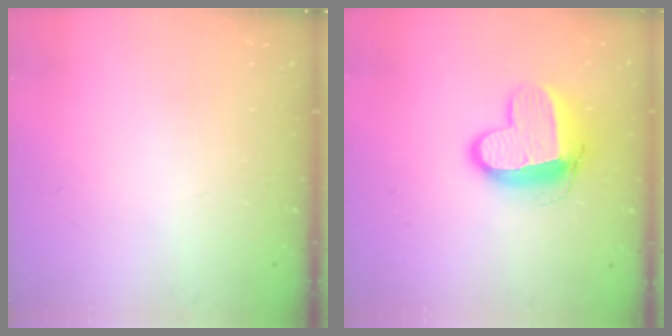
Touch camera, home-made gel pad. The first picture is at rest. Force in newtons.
{"total": 12.7, "press": 12.6, "slide": 1.4}